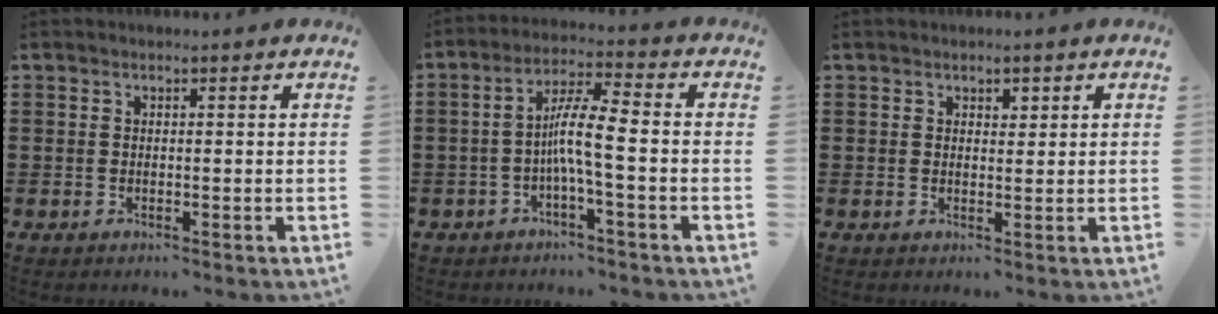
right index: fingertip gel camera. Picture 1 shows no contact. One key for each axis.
{"total": 7.1, "fx": -1.3, "fy": 0.8, "fz": 6.9, "tx": -0.129, "ty": 0.002, "tz": -0.029}
{"total": 1.3, "fx": 0.9, "fy": 0.8, "fz": 0.4, "tx": -0.002, "ty": 0.001, "tz": 0.016}